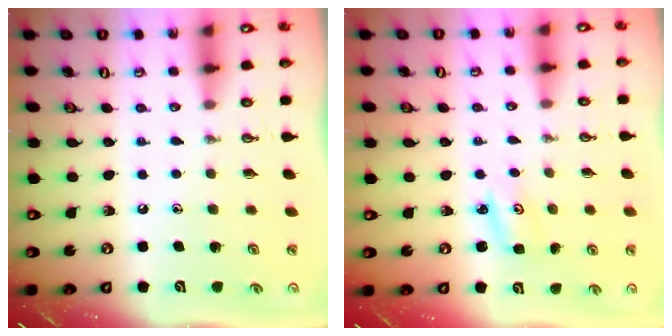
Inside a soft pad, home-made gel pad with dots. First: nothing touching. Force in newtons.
{"total": 4.0, "press": 3.9, "slide": 0.2}